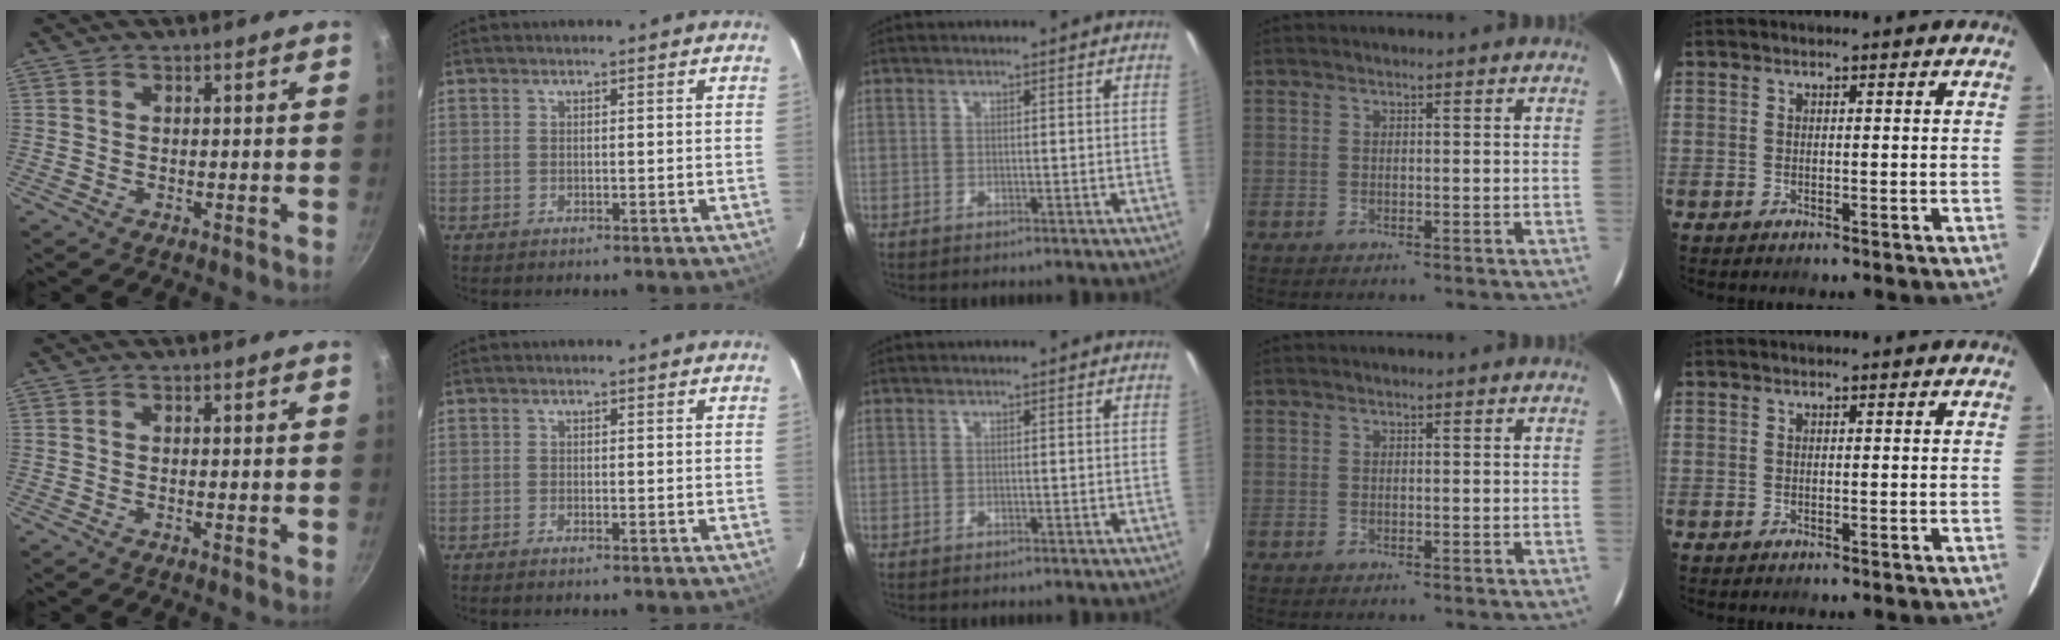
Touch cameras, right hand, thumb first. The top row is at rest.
{"thumb": {"total": 0.7, "force": [-0.1, 0.0, 0.7], "torque": [-0.011, -0.002, -0.003]}, "index": {"total": 0.8, "force": [-0.7, 0.1, 0.5], "torque": [-0.013, 0.000, -0.015]}}